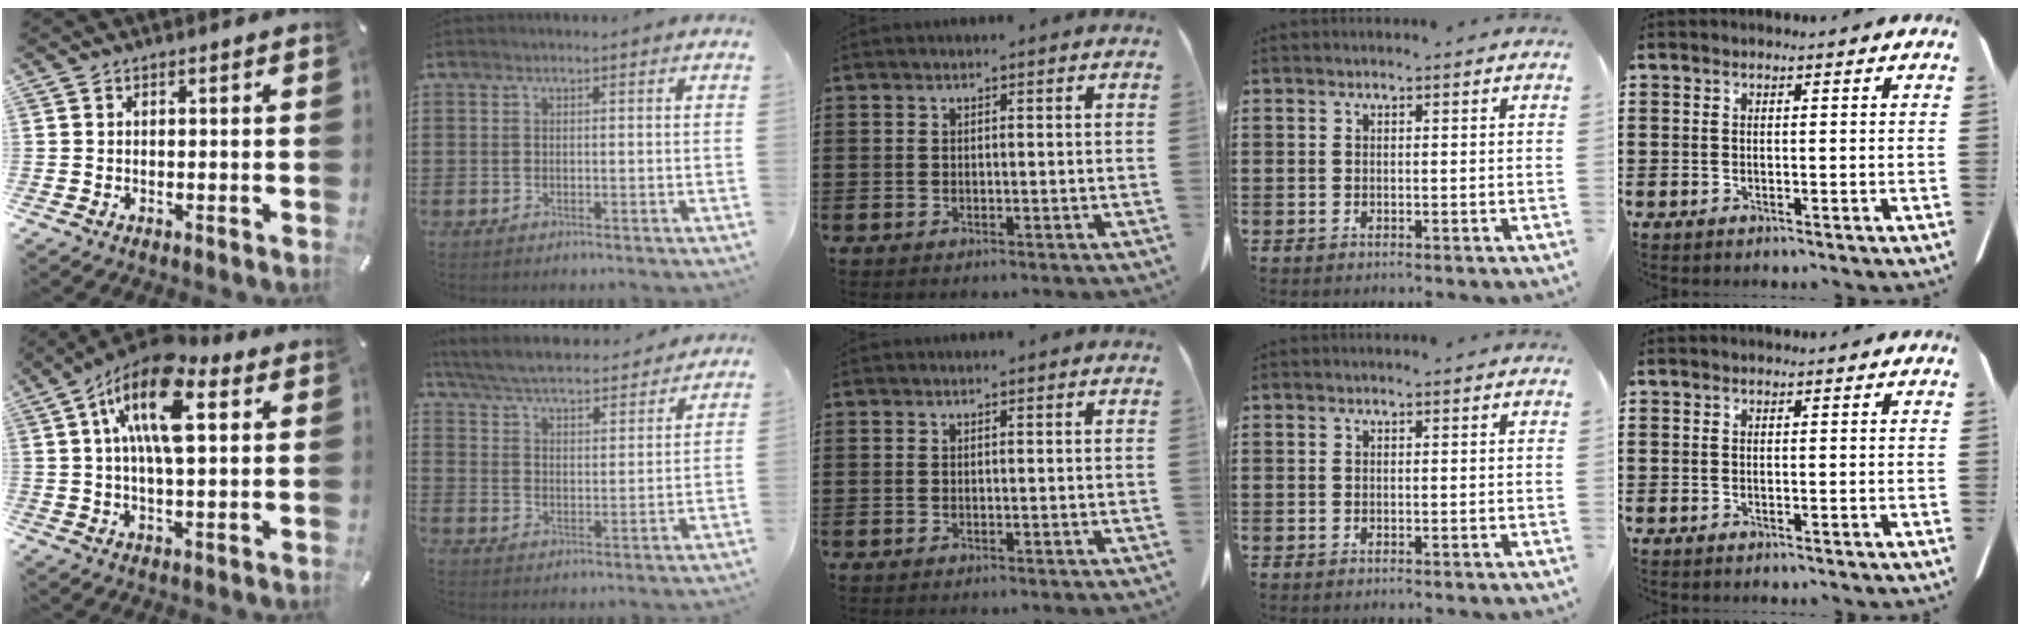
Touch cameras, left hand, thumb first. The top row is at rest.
{"thumb": {"total": 16.4, "force": [6.3, 7.4, 13.2], "torque": [-0.251, -0.014, 0.101]}, "index": {"total": 5.7, "force": [5.5, 0.2, 1.4], "torque": [-0.054, -0.036, 0.093]}}